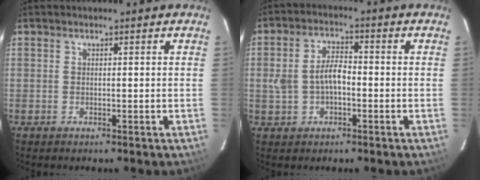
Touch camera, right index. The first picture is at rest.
{"total": 6.3, "force": [-1.0, 3.6, 5.0], "torque": [-0.103, 0.013, -0.013]}